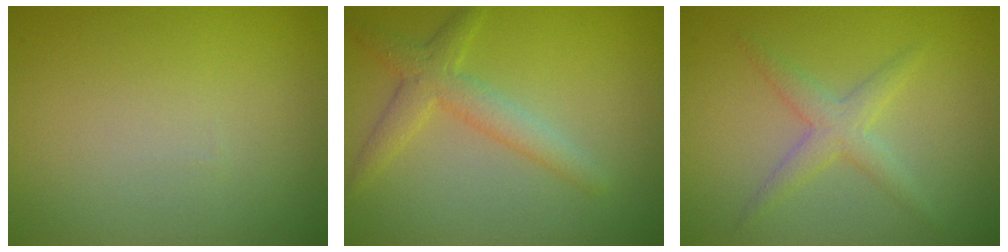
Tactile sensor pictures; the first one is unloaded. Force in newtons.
{"total": 2.9, "press": 2.9, "slide": 0.1}
{"total": 2.3, "press": 2.3, "slide": 0.1}